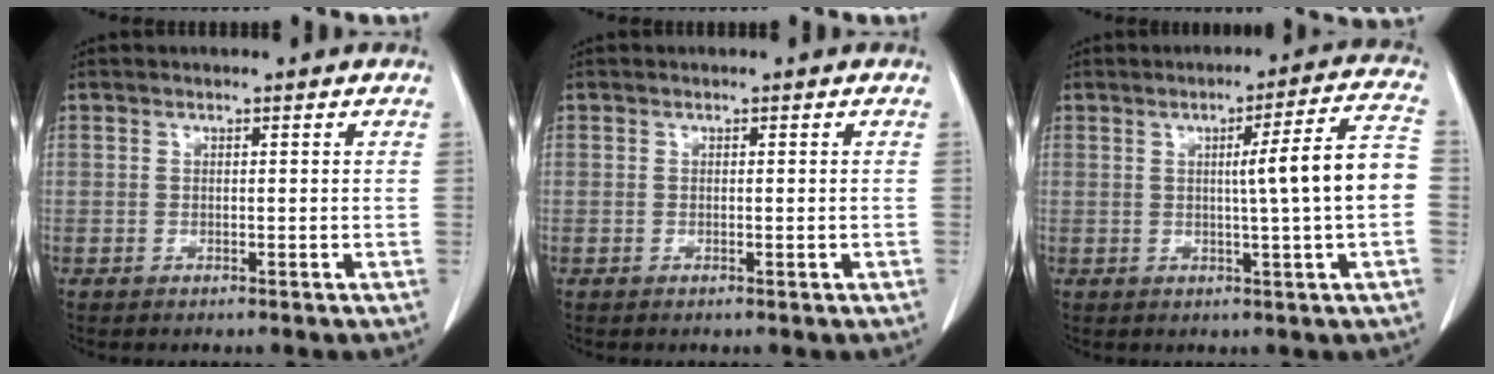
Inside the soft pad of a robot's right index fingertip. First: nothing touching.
{"total": 0.6, "force": [-0.2, 0.1, 0.6], "torque": [-0.011, -0.002, 0.001]}
{"total": 10.1, "force": [-0.1, -1.1, 10.0], "torque": [-0.137, 0.011, -0.003]}